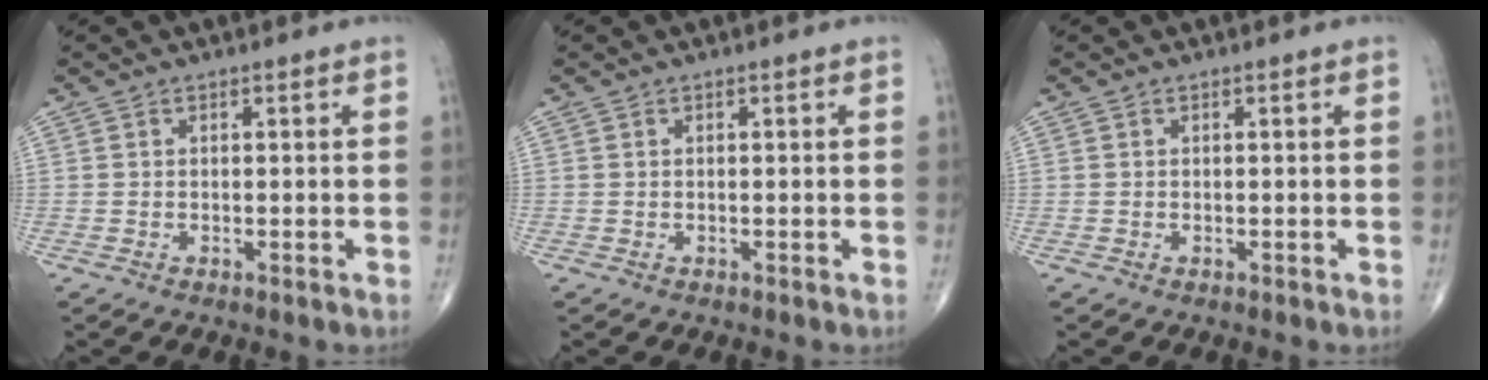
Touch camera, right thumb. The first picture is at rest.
{"total": 0.0}
{"total": 0.0}